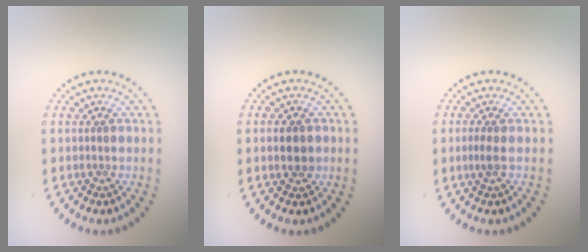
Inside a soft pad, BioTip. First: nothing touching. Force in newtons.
{"total": 2.3, "press": 2.2, "slide": 0.1}
{"total": 1.1, "press": 0.9, "slide": 0.6}